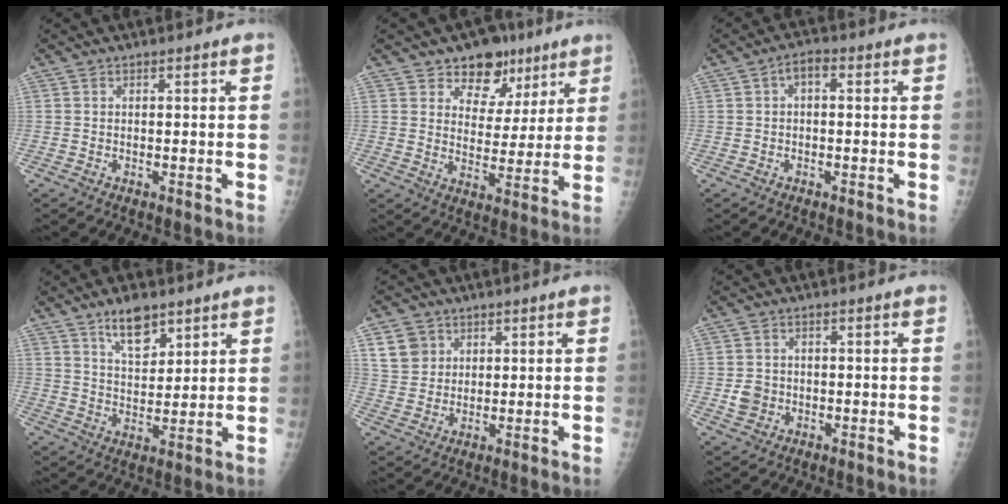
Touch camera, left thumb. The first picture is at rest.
{"total": 10.4, "force": [6.7, 7.2, 3.4], "torque": [-0.004, -0.025, 0.100]}
{"total": 2.8, "force": [0.3, 1.6, 2.3], "torque": [-0.029, 0.010, -0.004]}
{"total": 8.1, "force": [5.4, 3.7, 4.8], "torque": [-0.057, -0.033, 0.095]}
{"total": 5.8, "force": [2.7, 4.9, 1.6], "torque": [-0.008, -0.013, 0.055]}
{"total": 3.2, "force": [-0.5, 2.8, 1.3], "torque": [-0.012, 0.005, -0.007]}